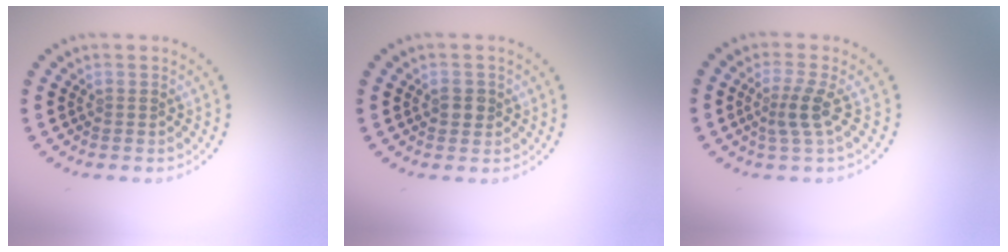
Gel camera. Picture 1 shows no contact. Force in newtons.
{"total": 1.4, "press": 1.4, "slide": 0.3}
{"total": 2.5, "press": 1.7, "slide": 1.8}